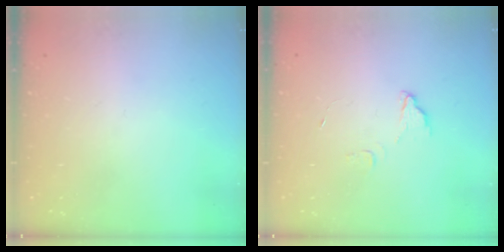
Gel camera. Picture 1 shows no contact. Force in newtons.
{"total": 3.3, "press": 3.3, "slide": 0.2}